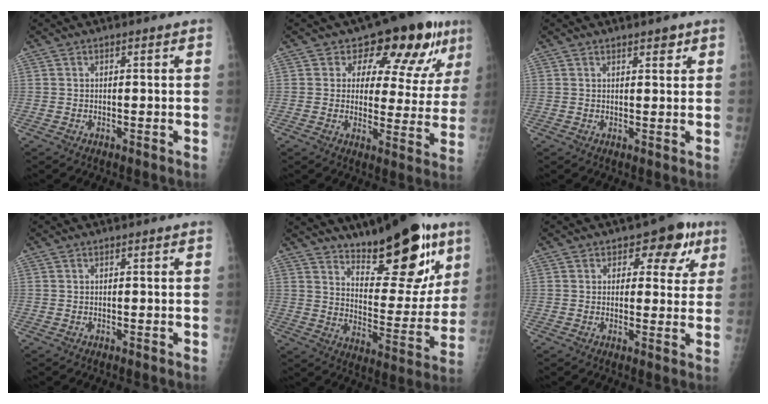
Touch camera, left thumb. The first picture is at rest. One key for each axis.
{"total": 14.1, "fx": 8.3, "fy": 7.4, "fz": 8.5, "tx": -0.057, "ty": -0.042, "tz": 0.104}
{"total": 2.1, "fx": 1.5, "fy": 0.9, "fz": 1.3, "tx": -0.008, "ty": -0.007, "tz": 0.020}
{"total": 0.0}
{"total": 20.3, "fx": 12.7, "fy": 7.4, "fz": 13.9, "tx": -0.149, "ty": -0.077, "tz": 0.198}
{"total": 8.3, "fx": 3.6, "fy": 5.5, "fz": 5.1, "tx": -0.008, "ty": -0.005, "tz": 0.036}